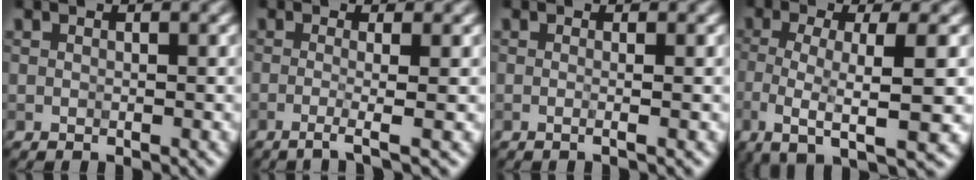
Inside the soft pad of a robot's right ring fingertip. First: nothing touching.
{"total": 3.0, "force": [-0.6, 0.9, 2.8], "torque": [-0.033, -0.005, -0.022]}
{"total": 2.0, "force": [0.0, 0.9, 1.8], "torque": [-0.008, -0.006, -0.024]}
{"total": 8.1, "force": [-2.9, 2.2, 7.2], "torque": [-0.112, -0.008, -0.061]}